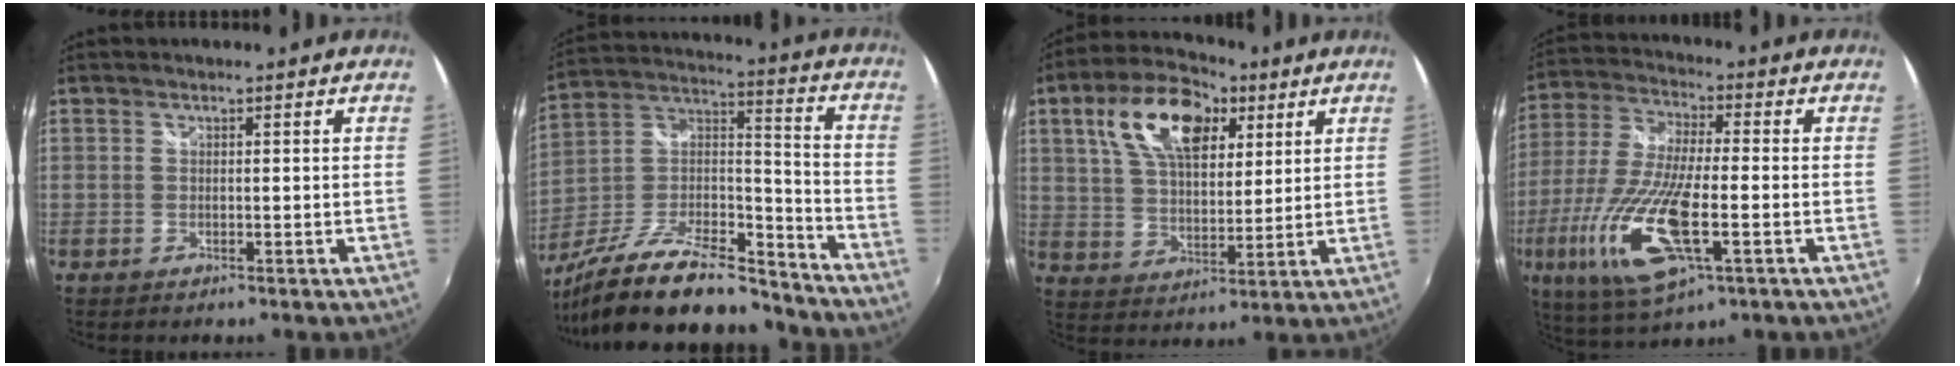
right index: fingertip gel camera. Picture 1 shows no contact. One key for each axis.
{"total": 25.6, "fx": -19.1, "fy": 8.9, "fz": 14.5, "tx": -0.271, "ty": 0.000, "tz": -0.305}
{"total": 15.7, "fx": 7.0, "fy": 8.4, "fz": 11.3, "tx": -0.211, "ty": 0.027, "tz": 0.120}
{"total": 18.7, "fx": -5.9, "fy": 5.8, "fz": 16.8, "tx": -0.357, "ty": -0.031, "tz": -0.112}